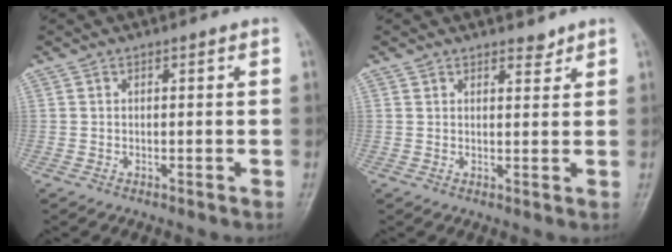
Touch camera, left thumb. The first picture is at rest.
{"total": 2.1, "force": [1.8, 0.9, 0.5], "torque": [0.008, -0.014, 0.024]}